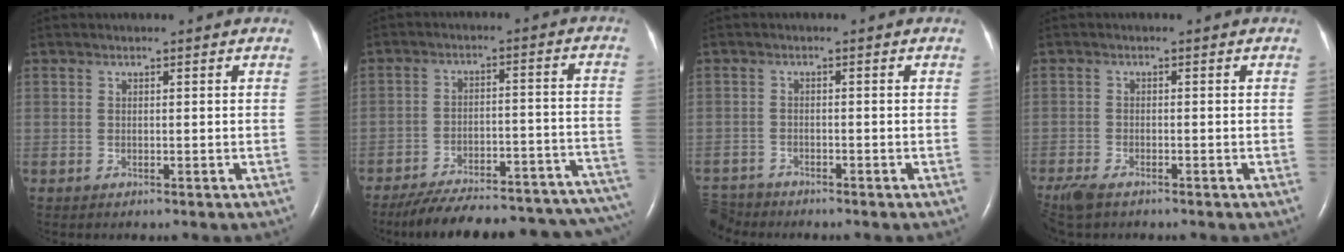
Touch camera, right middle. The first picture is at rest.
{"total": 28.7, "force": [-25.1, 5.8, 12.6], "torque": [-0.143, 0.000, -0.326]}
{"total": 4.8, "force": [-4.5, 1.5, 0.2], "torque": [-0.004, -0.014, -0.087]}
{"total": 6.3, "force": [-4.8, 2.3, 3.5], "torque": [-0.073, -0.016, -0.084]}